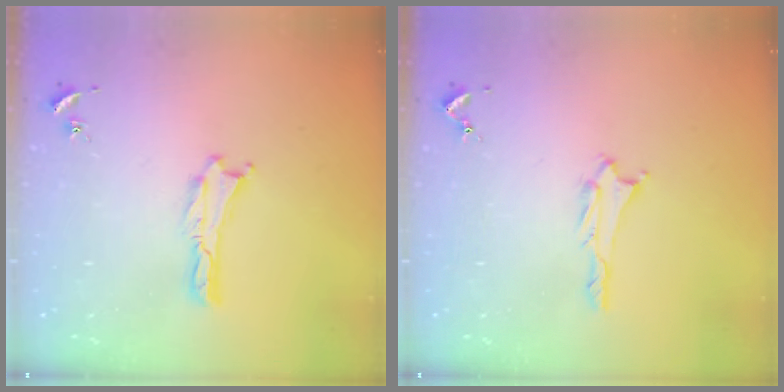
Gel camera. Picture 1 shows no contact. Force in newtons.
{"total": 1.2, "press": 1.2, "slide": 0.1}